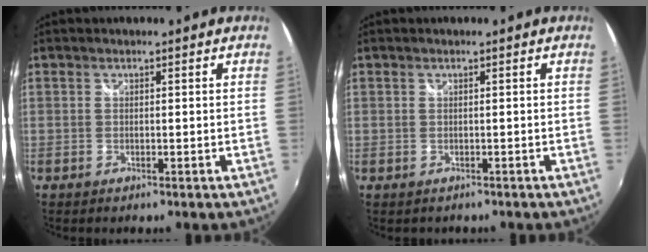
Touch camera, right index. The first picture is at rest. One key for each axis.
{"total": 0.8, "fx": -0.2, "fy": 0.8, "fz": 0.0, "tx": 0.001, "ty": -0.002, "tz": 0.000}